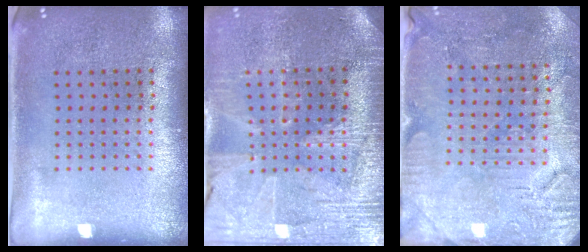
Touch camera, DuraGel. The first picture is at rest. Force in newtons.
{"total": 3.5, "press": 3.3, "slide": 1.2}
{"total": 3.1, "press": 3.0, "slide": 0.6}